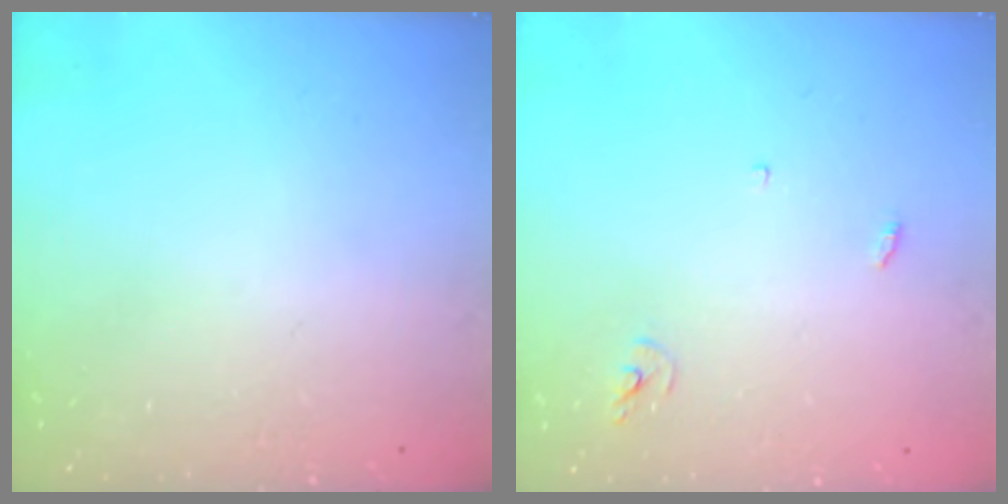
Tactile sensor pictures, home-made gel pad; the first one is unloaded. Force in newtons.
{"total": 2.9, "press": 2.9, "slide": 0.2}